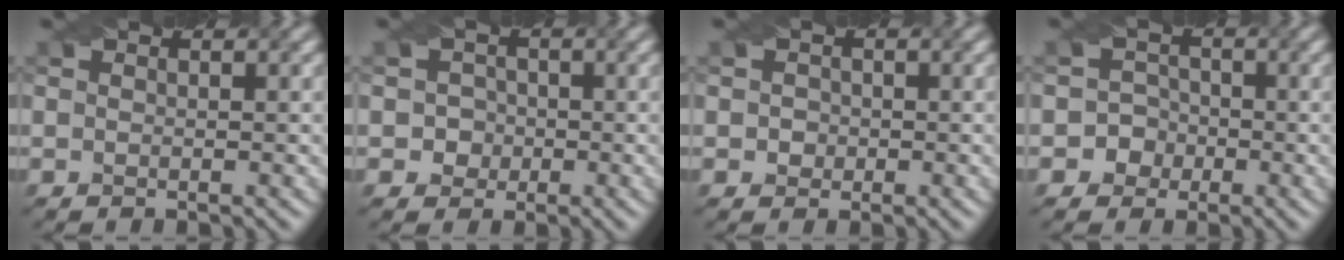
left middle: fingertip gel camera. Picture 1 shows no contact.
{"total": 2.1, "force": [-0.2, 2.0, 0.4], "torque": [0.012, 0.003, -0.007]}
{"total": 1.3, "force": [0.1, 1.2, 0.4], "torque": [-0.002, 0.001, 0.000]}
{"total": 2.9, "force": [-1.1, 2.7, 0.1], "torque": [0.031, 0.009, -0.028]}